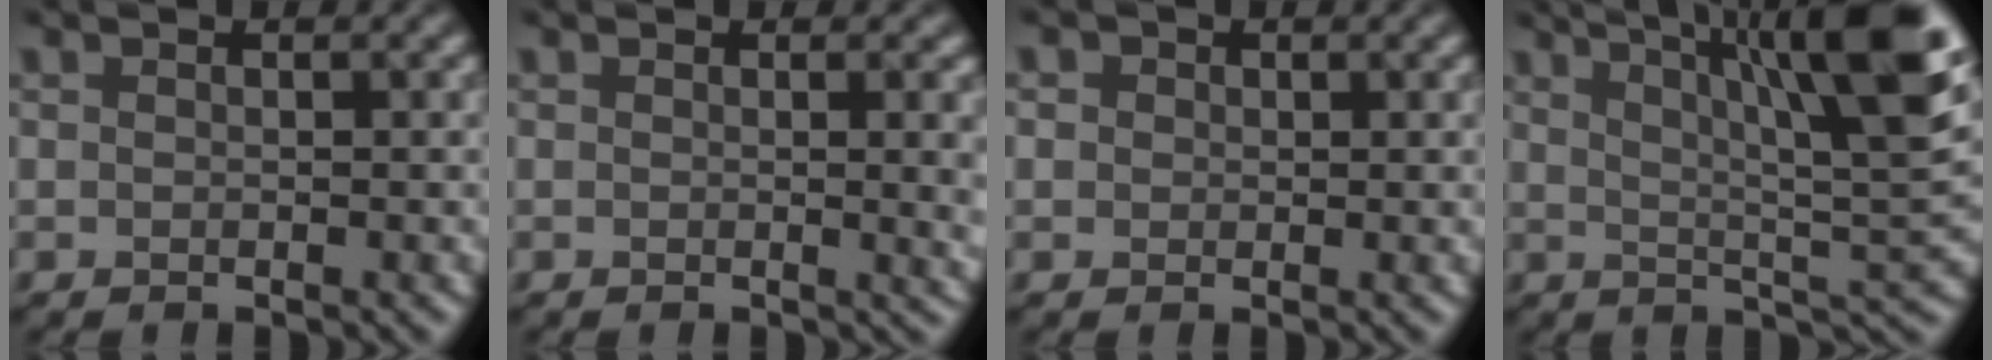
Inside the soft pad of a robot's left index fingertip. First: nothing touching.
{"total": 3.6, "force": [0.2, 1.2, 3.3], "torque": [-0.026, 0.001, 0.003]}
{"total": 1.4, "force": [0.6, 1.2, 0.5], "torque": [-0.005, 0.005, -0.004]}
{"total": 12.2, "force": [5.7, 2.4, 10.5], "torque": [-0.145, 0.020, 0.090]}